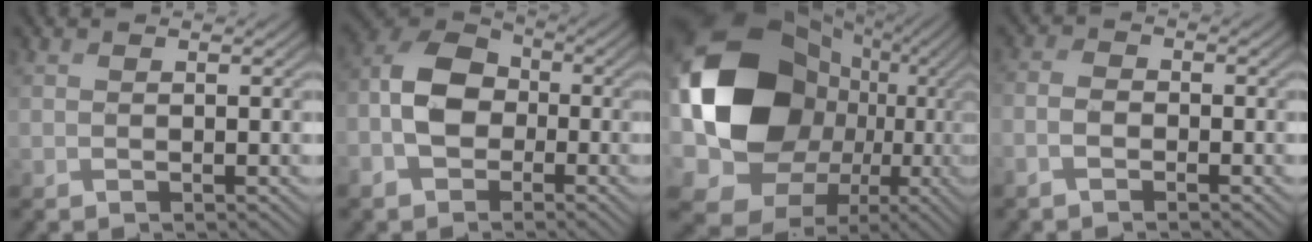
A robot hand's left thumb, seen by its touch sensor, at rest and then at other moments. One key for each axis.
{"total": 7.4, "fx": -2.6, "fy": 5.2, "fz": 4.5, "tx": -0.096, "ty": 0.007, "tz": -0.074}
{"total": 21.2, "fx": 0.3, "fy": 17.5, "fz": 11.9, "tx": -0.295, "ty": -0.034, "tz": 0.031}
{"total": 1.8, "fx": -1.6, "fy": 0.5, "fz": 0.6, "tx": -0.004, "ty": 0.006, "tz": -0.044}